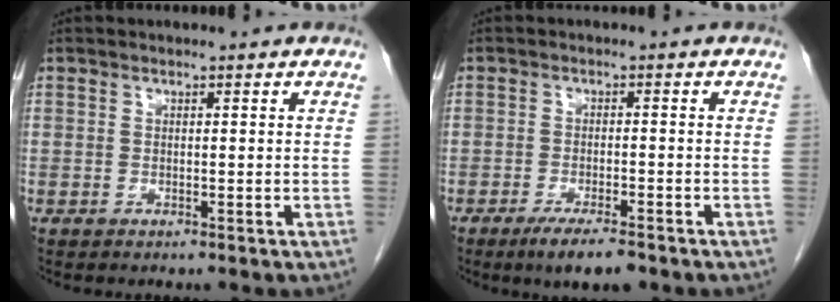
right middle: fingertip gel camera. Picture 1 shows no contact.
{"total": 5.5, "force": [-3.9, 0.8, 3.8], "torque": [-0.066, -0.012, -0.061]}